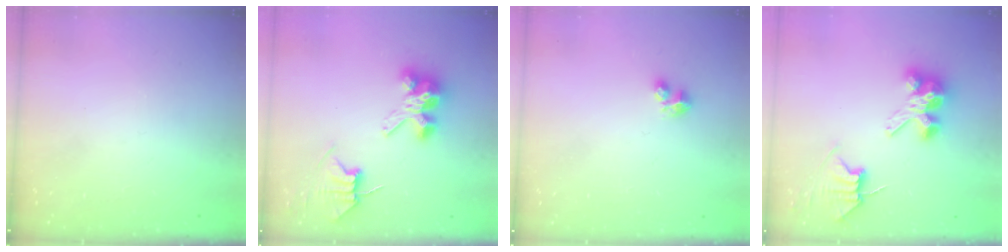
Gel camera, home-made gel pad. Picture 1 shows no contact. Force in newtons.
{"total": 7.6, "press": 7.6, "slide": 0.8}
{"total": 2.3, "press": 2.2, "slide": 0.5}
{"total": 7.8, "press": 7.7, "slide": 0.6}